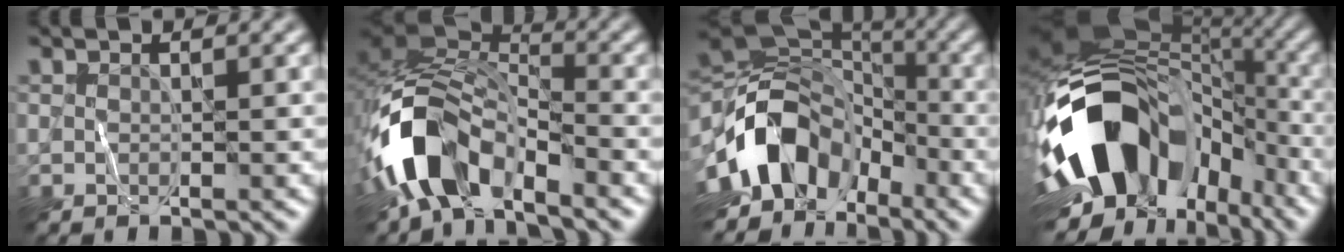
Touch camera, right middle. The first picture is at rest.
{"total": 9.3, "force": [-5.4, 5.0, 5.7], "torque": [-0.109, 0.002, -0.110]}
{"total": 11.6, "force": [-4.9, 8.0, 6.9], "torque": [-0.128, 0.014, -0.106]}
{"total": 16.0, "force": [-4.8, 10.8, 10.8], "torque": [-0.191, 0.007, -0.088]}